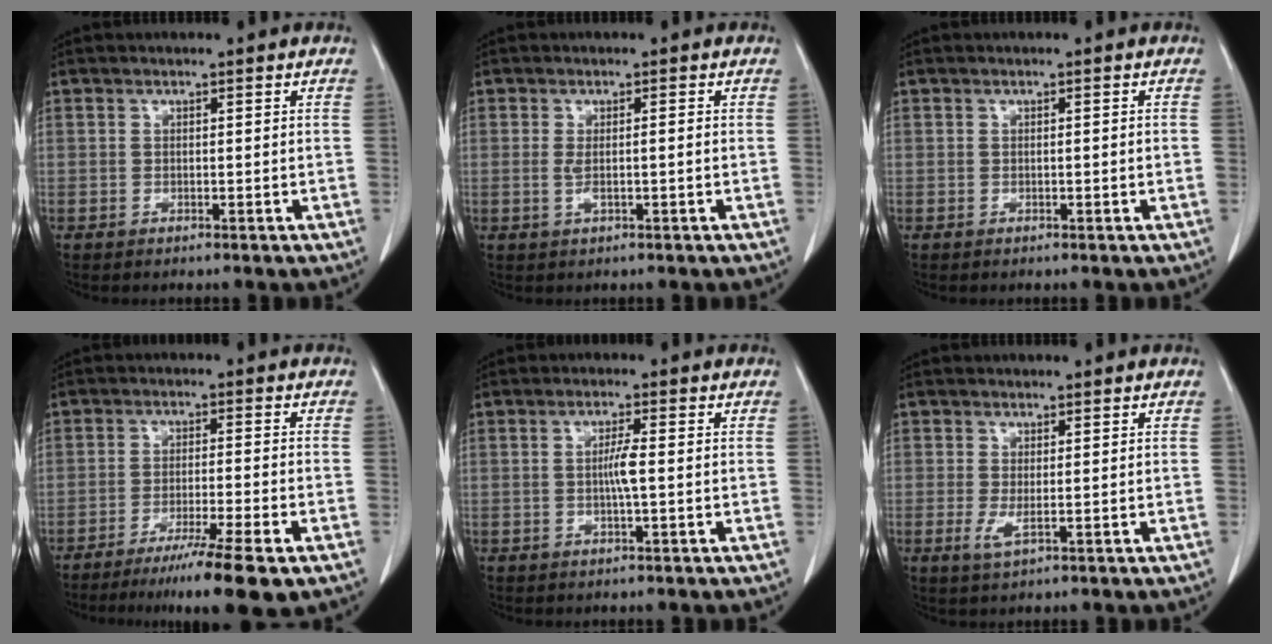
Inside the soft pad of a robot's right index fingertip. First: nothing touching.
{"total": 2.5, "force": [-0.3, 0.3, 2.5], "torque": [-0.049, 0.003, -0.002]}
{"total": 0.6, "force": [-0.2, 0.0, 0.6], "torque": [-0.009, 0.000, 0.000]}
{"total": 10.7, "force": [-7.3, -0.7, 7.8], "torque": [-0.116, -0.027, -0.113]}
{"total": 2.9, "force": [-0.2, -0.1, 2.9], "torque": [-0.055, -0.002, -0.004]}
{"total": 2.3, "force": [-0.4, 0.5, 2.2], "torque": [-0.047, -0.007, -0.003]}